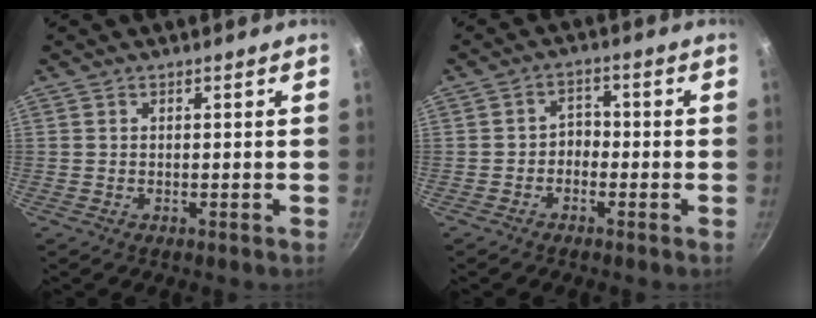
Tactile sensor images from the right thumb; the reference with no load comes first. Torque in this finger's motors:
{"motor_torque": [-0.26, -0.03, -0.10, -0.04, 0.08]}